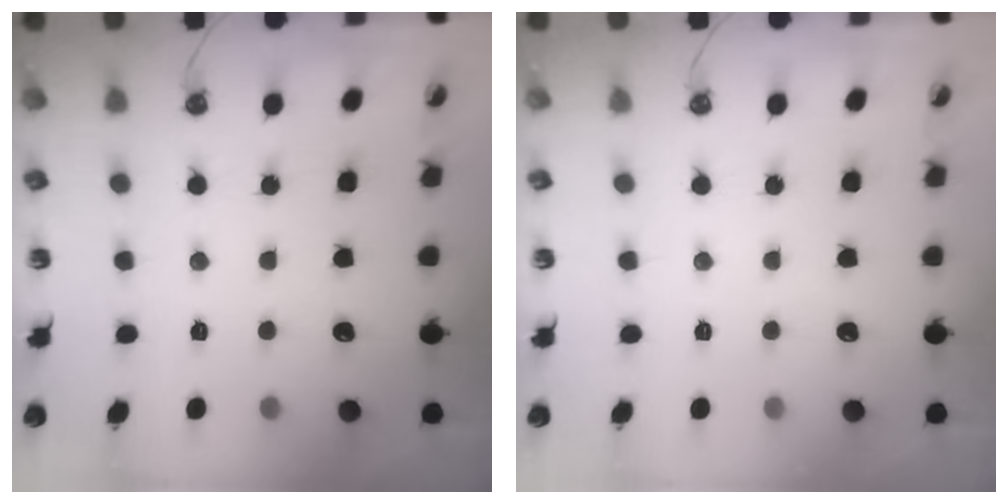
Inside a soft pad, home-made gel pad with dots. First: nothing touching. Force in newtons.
{"total": 0.0}